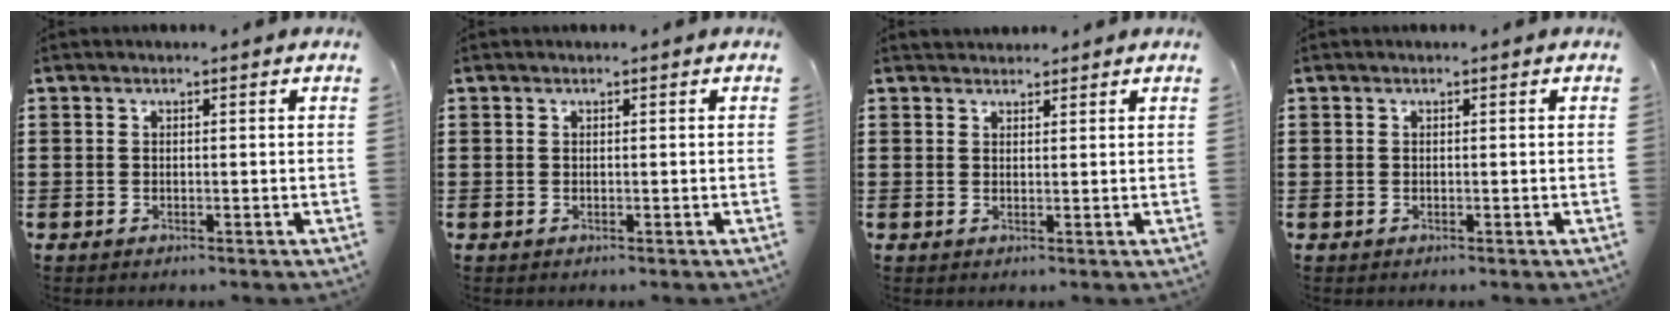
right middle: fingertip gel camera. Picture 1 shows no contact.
{"total": 0.0}
{"total": 1.5, "force": [1.4, 0.5, -0.2], "torque": [0.000, 0.004, 0.028]}
{"total": 0.0}